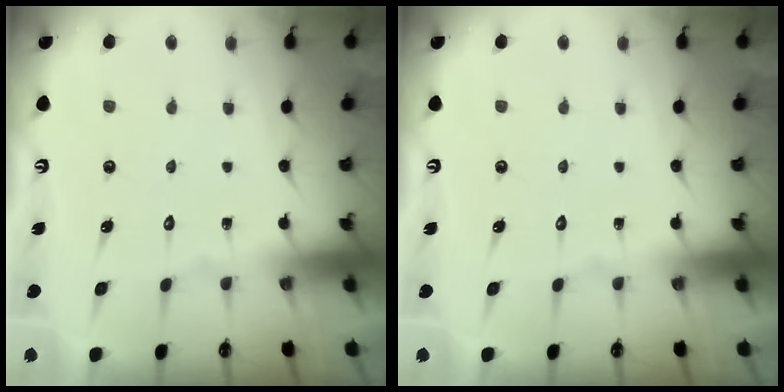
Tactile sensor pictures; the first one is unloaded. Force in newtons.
{"total": 0.0}